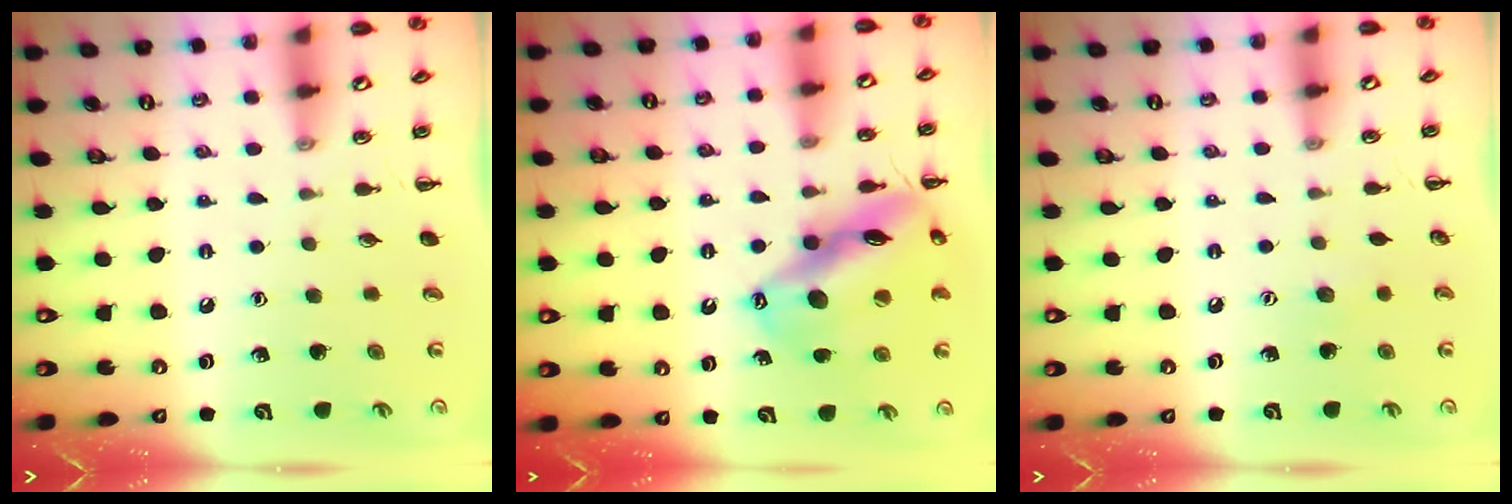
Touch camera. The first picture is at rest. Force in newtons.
{"total": 17.7, "press": 17.4, "slide": 3.2}
{"total": 4.8, "press": 4.7, "slide": 1.1}